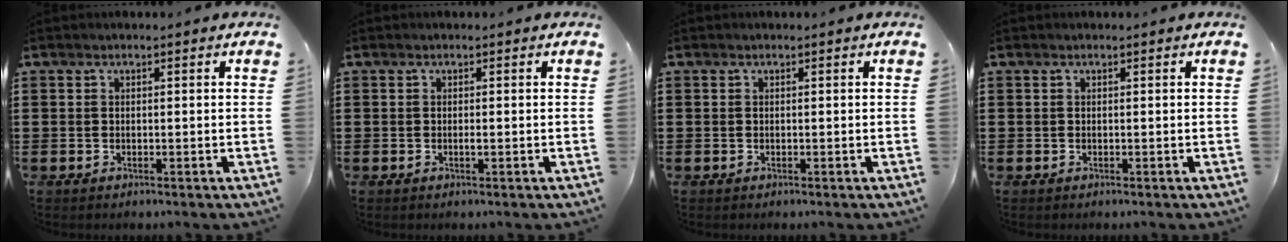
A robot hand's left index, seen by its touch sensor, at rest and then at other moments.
{"total": 0.6, "force": [-0.1, 0.1, 0.6], "torque": [-0.012, -0.005, 0.000]}
{"total": 0.0}
{"total": 0.0}